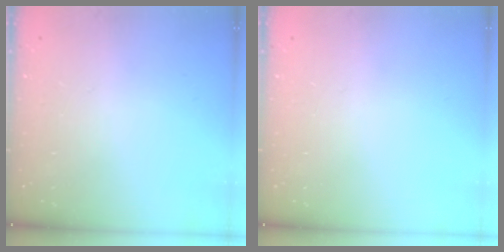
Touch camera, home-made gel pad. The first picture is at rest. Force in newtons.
{"total": 0.0}